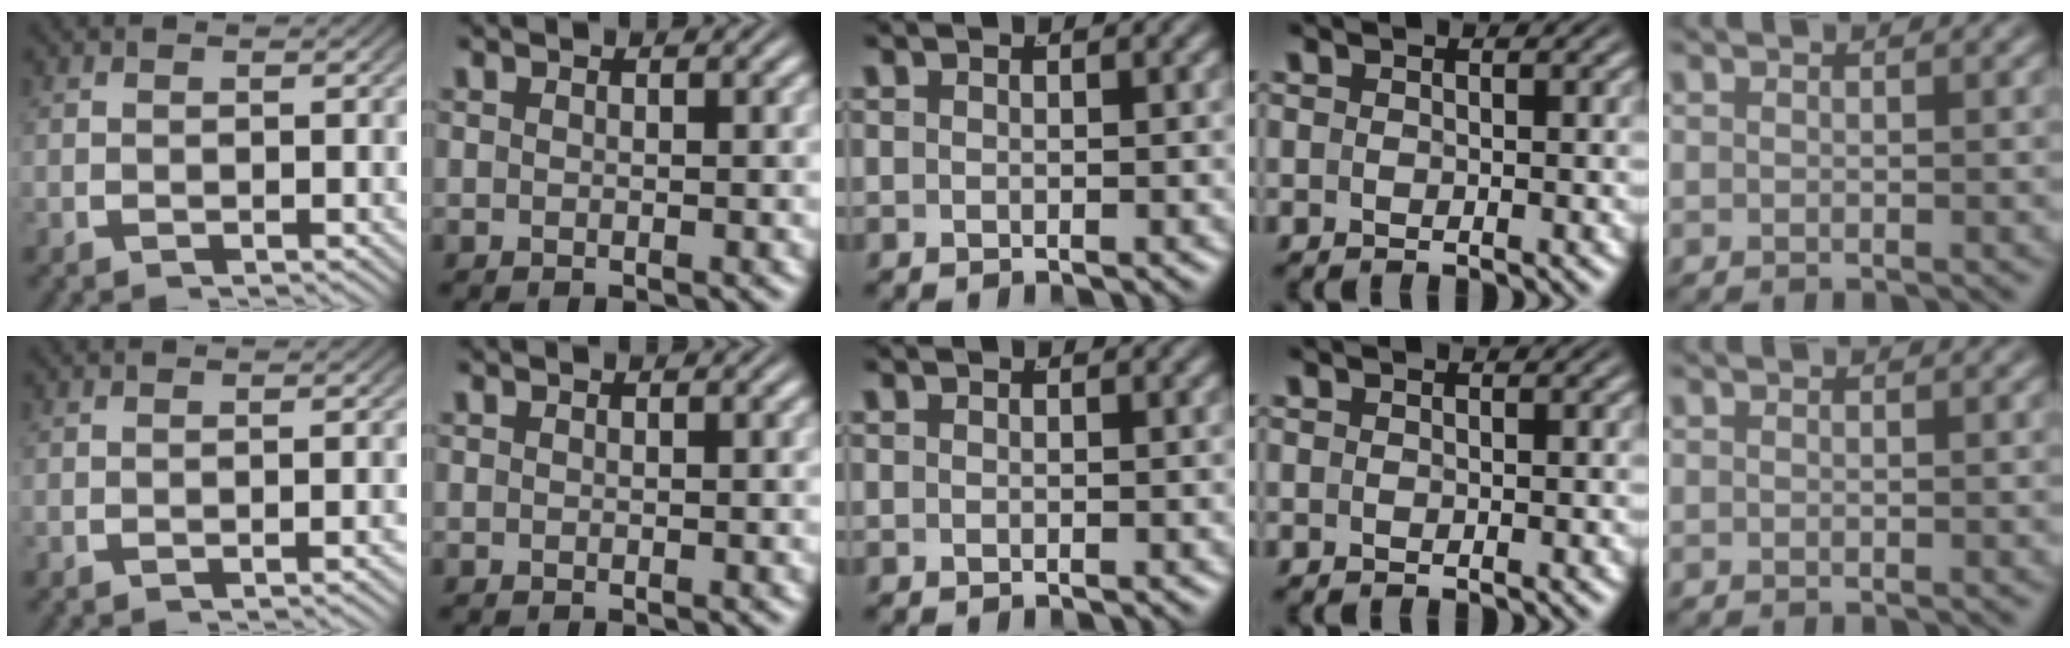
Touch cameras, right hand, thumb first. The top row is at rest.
{}